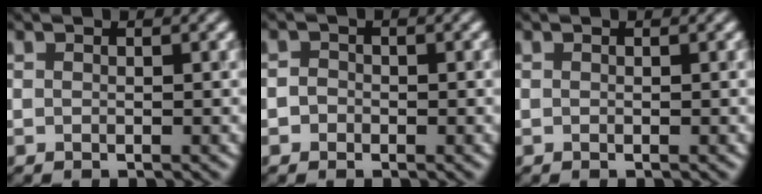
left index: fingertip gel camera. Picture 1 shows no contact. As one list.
[{"total": 1.0, "force": [-0.2, 1.0, 0.3], "torque": [0.000, -0.003, -0.011]}, {"total": 0.0}]